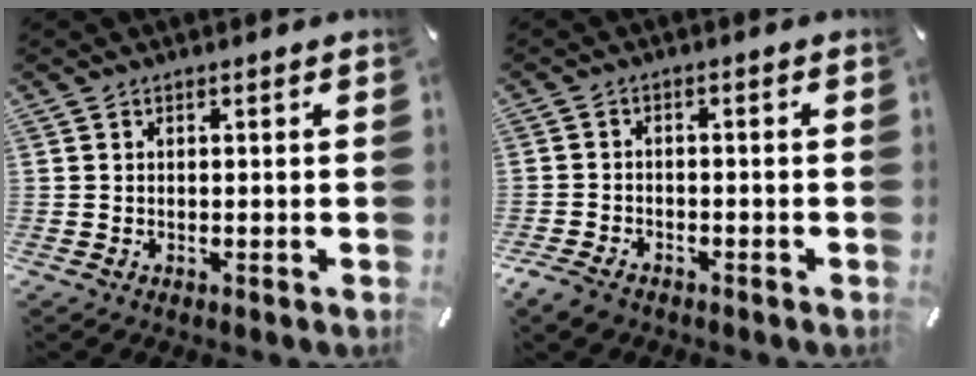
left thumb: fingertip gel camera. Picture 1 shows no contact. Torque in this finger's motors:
{"motor_torque": [-0.36, 0.60, 0.35, 0.26, 0.09]}